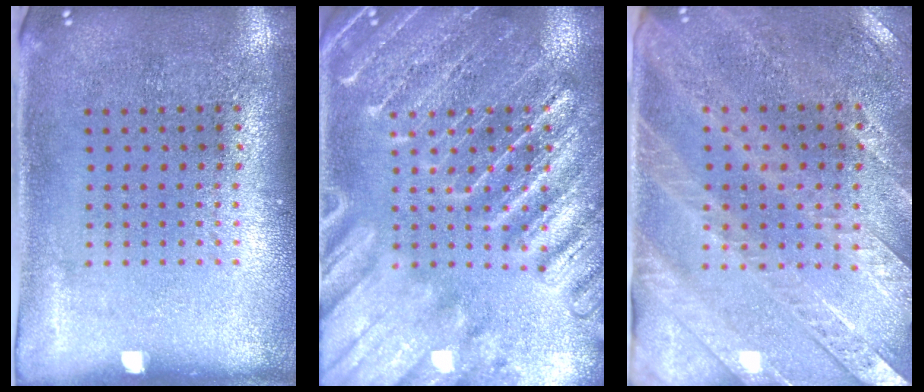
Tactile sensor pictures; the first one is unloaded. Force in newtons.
{"total": 3.6, "press": 3.6, "slide": 0.4}
{"total": 3.0, "press": 2.7, "slide": 1.4}